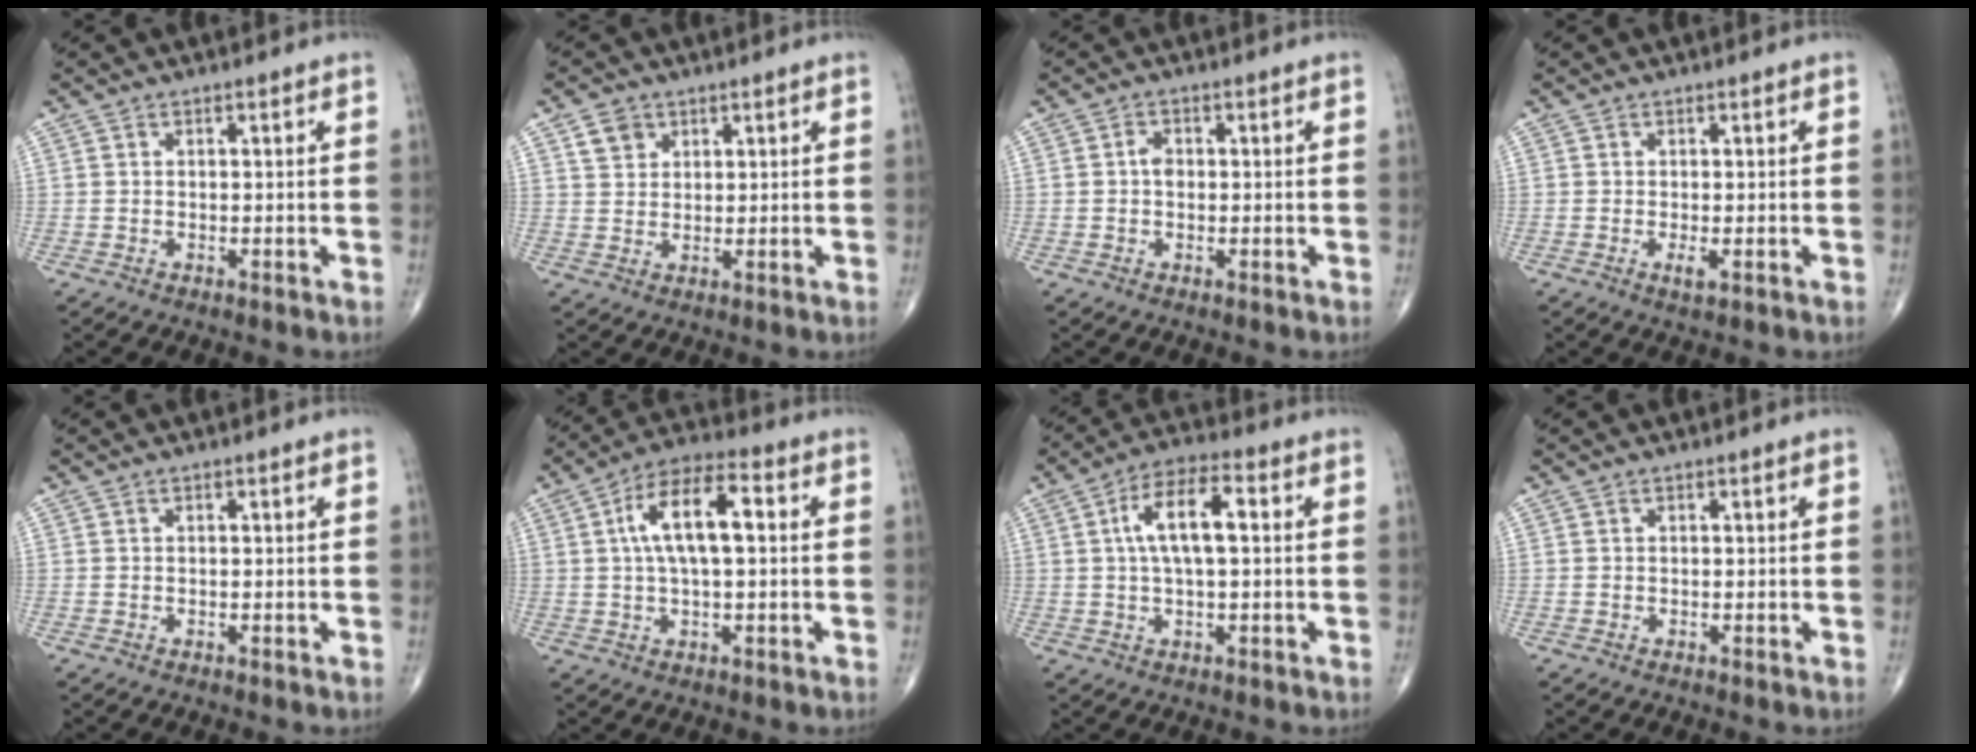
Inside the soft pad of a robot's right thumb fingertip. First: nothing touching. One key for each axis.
{"total": 3.9, "fx": 2.0, "fy": 3.0, "fz": 1.3, "tx": -0.010, "ty": -0.009, "tz": 0.039}
{"total": 1.7, "fx": -0.1, "fy": 1.2, "fz": 1.1, "tx": -0.015, "ty": 0.001, "tz": -0.007}
{"total": 1.6, "fx": -0.4, "fy": 0.5, "fz": 1.4, "tx": -0.029, "ty": -0.006, "tz": -0.008}
{"total": 0.0}
{"total": 11.4, "fx": 1.8, "fy": 4.6, "fz": 10.3, "tx": -0.183, "ty": 0.023, "tz": 0.022}
{"total": 9.5, "fx": 1.5, "fy": 3.7, "fz": 8.7, "tx": -0.155, "ty": 0.020, "tz": 0.018}
{"total": 0.0}